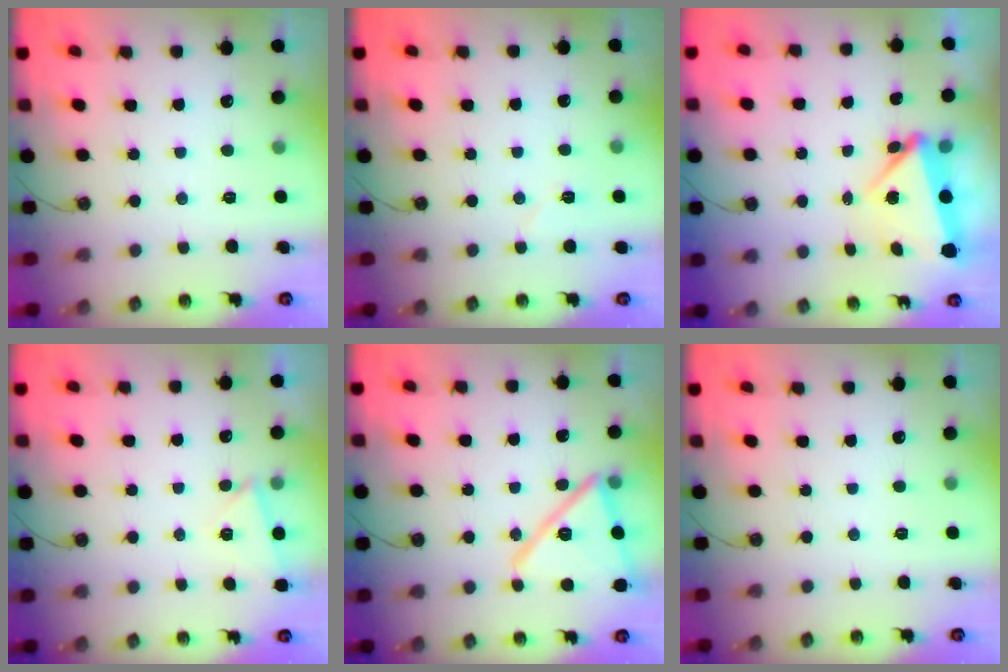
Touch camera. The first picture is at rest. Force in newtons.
{"total": 4.3, "press": 3.8, "slide": 1.9}
{"total": 7.0, "press": 6.9, "slide": 0.6}
{"total": 3.8, "press": 2.8, "slide": 2.6}
{"total": 17.0, "press": 17.0, "slide": 1.3}
{"total": 0.0}